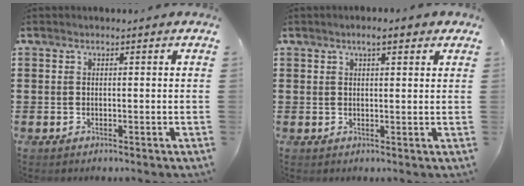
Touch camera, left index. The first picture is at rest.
{"total": 3.3, "force": [2.1, 0.7, 2.5], "torque": [-0.043, 0.003, 0.034]}